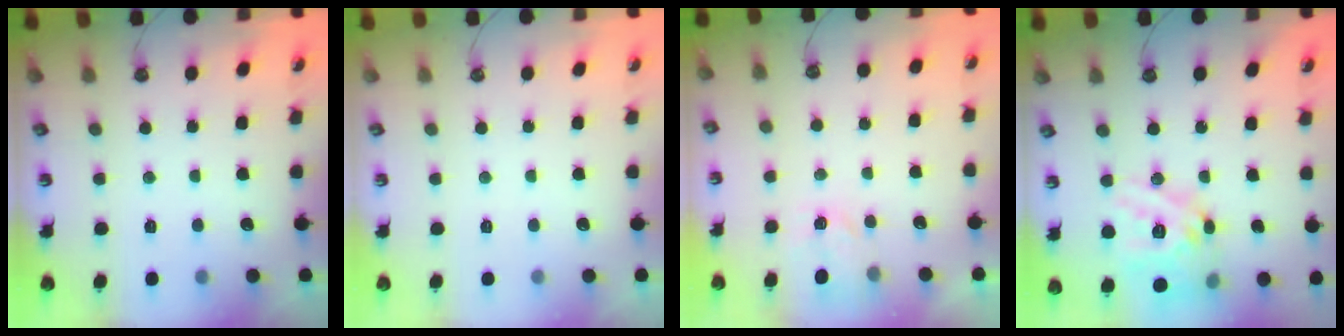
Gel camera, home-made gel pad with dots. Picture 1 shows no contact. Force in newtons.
{"total": 0.0}
{"total": 3.0, "press": 3.0, "slide": 0.3}
{"total": 20.0, "press": 19.9, "slide": 1.9}